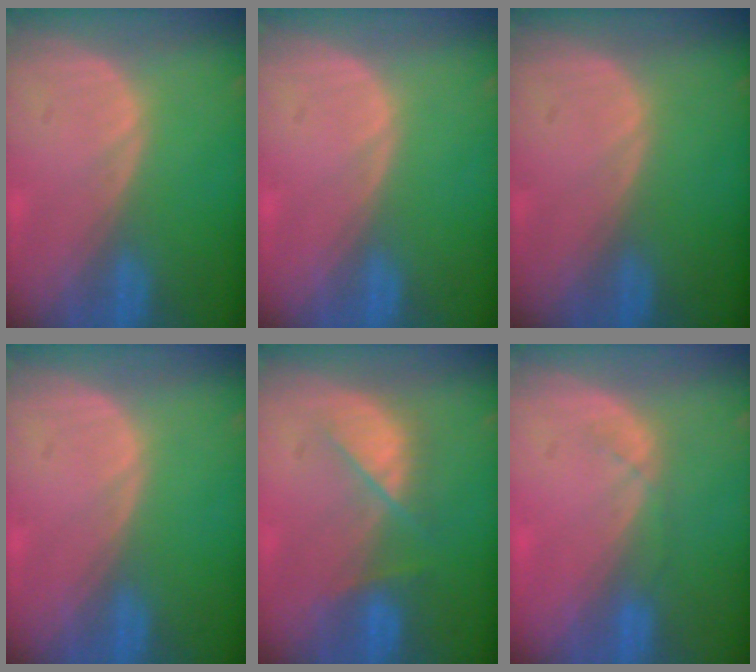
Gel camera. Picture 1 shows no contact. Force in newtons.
{"total": 0.0}
{"total": 0.0}
{"total": 0.0}
{"total": 5.1, "press": 5.1, "slide": 0.8}
{"total": 2.1, "press": 1.9, "slide": 0.9}